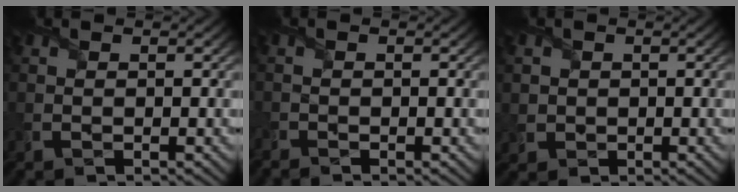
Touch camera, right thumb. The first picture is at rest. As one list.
[{"total": 1.3, "force": [-1.3, 0.1, 0.1], "torque": [-0.007, -0.007, -0.031]}, {"total": 2.0, "force": [0.2, 2.0, 0.1], "torque": [-0.016, -0.004, 0.001]}]